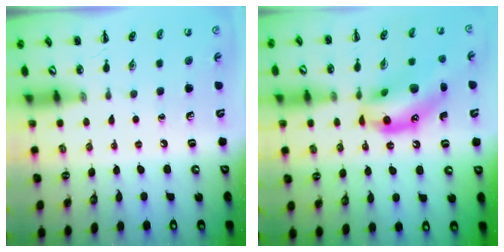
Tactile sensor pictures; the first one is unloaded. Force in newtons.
{"total": 16.5, "press": 16.1, "slide": 3.6}